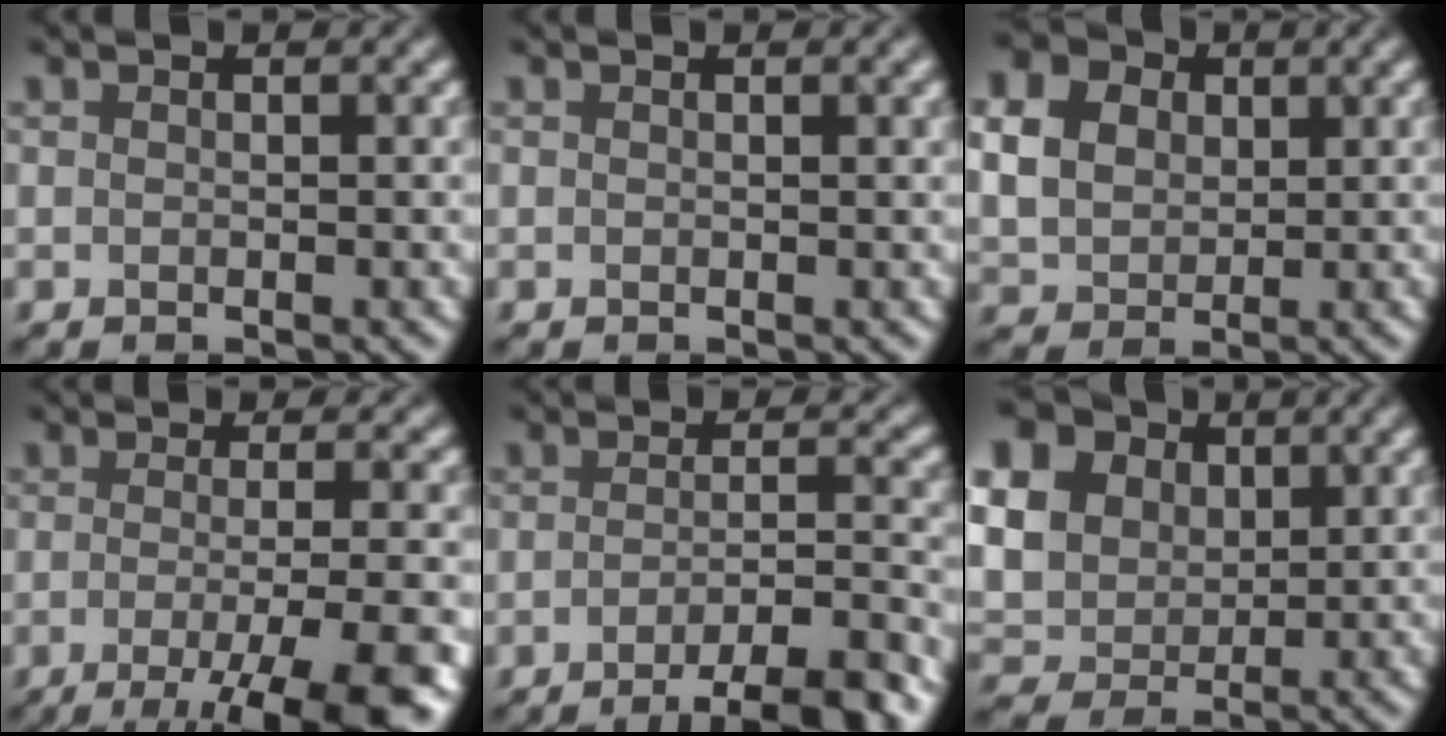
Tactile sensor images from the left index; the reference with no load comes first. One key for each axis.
{"total": 0.6, "fx": 0.3, "fy": 0.1, "fz": 0.5, "tx": -0.008, "ty": 0.001, "tz": 0.006}
{"total": 8.1, "fx": 2.6, "fy": 6.3, "fz": 4.3, "tx": -0.117, "ty": 0.024, "tz": 0.045}
{"total": 9.6, "fx": -4.6, "fy": 2.5, "fz": 8.1, "tx": -0.101, "ty": -0.008, "tz": -0.065}
{"total": 7.1, "fx": -4.9, "fy": 1.3, "fz": 5.0, "tx": -0.069, "ty": 0.006, "tz": -0.072}
{"total": 16.0, "fx": 5.4, "fy": 13.3, "fz": 7.0, "tx": -0.200, "ty": 0.020, "tz": 0.085}